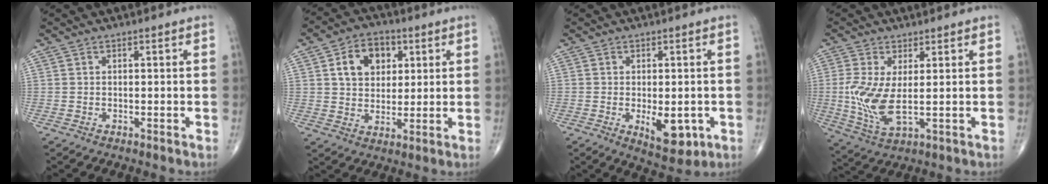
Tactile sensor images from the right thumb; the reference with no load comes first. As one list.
[{"total": 9.9, "force": [3.2, 7.3, 5.8], "torque": [-0.061, -0.006, 0.053]}, {"total": 7.7, "force": [-2.0, 3.6, 6.4], "torque": [-0.075, -0.011, -0.017]}, {"total": 9.2, "force": [0.1, 3.6, 8.4], "torque": [-0.192, -0.018, 0.011]}]